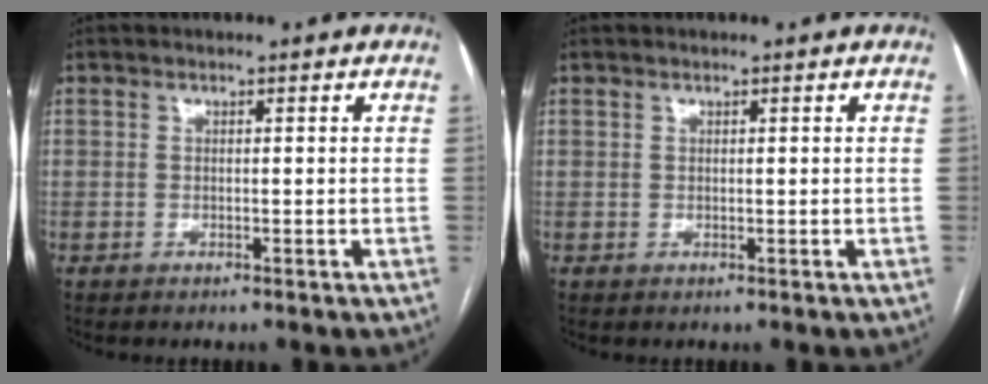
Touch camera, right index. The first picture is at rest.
{"total": 0.0}